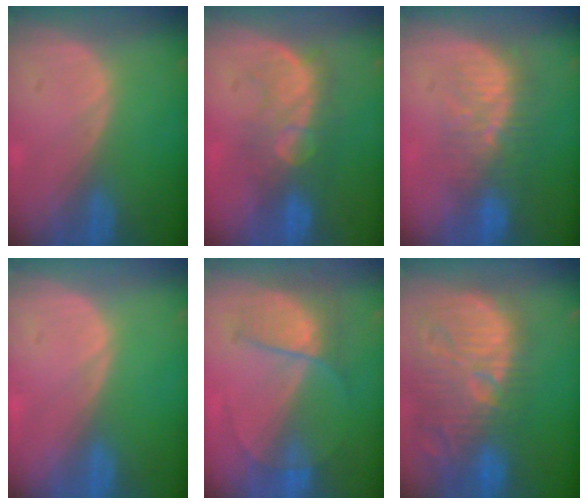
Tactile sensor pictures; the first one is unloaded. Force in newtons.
{"total": 8.0, "press": 7.8, "slide": 1.9}
{"total": 8.4, "press": 7.8, "slide": 3.0}
{"total": 0.0}
{"total": 7.2, "press": 6.1, "slide": 3.9}
{"total": 15.0, "press": 13.1, "slide": 7.2}